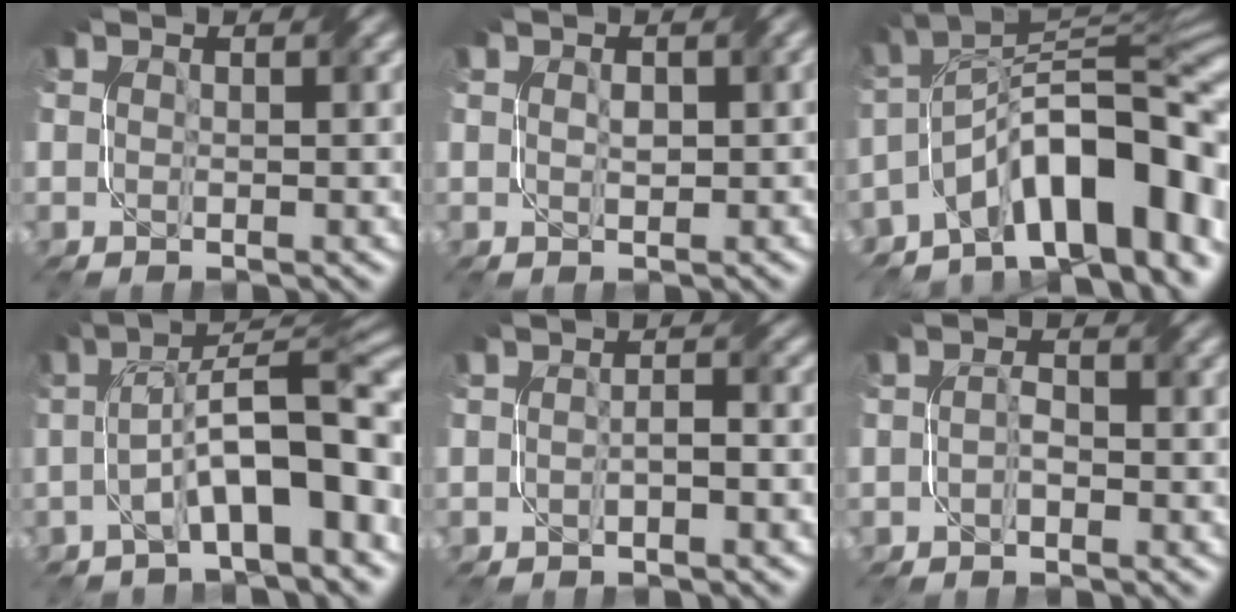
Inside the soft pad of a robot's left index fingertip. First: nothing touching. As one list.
[{"total": 1.3, "force": [0.1, 0.7, 1.1], "torque": [-0.017, 0.001, 0.006]}, {"total": 14.5, "force": [-6.4, 6.0, 11.5], "torque": [-0.153, 0.029, -0.107]}, {"total": 10.0, "force": [-2.1, 3.0, 9.3], "torque": [-0.139, 0.020, -0.035]}, {"total": 1.7, "force": [-0.9, 0.4, 1.4], "torque": [-0.022, 0.001, -0.017]}, {"total": 1.3, "force": [-0.8, 0.5, 0.9], "torque": [-0.017, 0.002, -0.014]}]